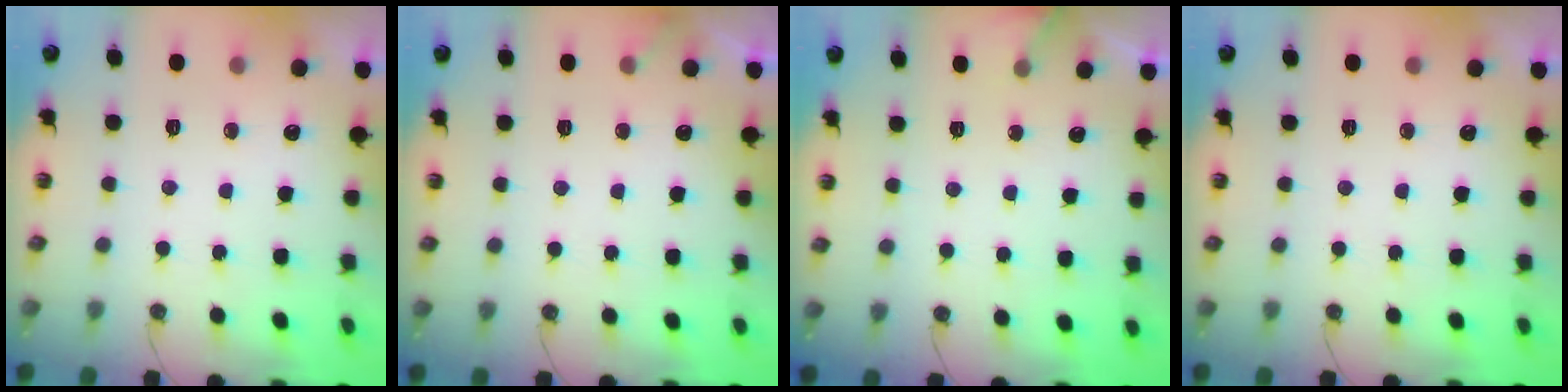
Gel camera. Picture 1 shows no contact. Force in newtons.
{"total": 2.4, "press": 2.4, "slide": 0.2}
{"total": 2.5, "press": 2.5, "slide": 0.3}
{"total": 0.0}